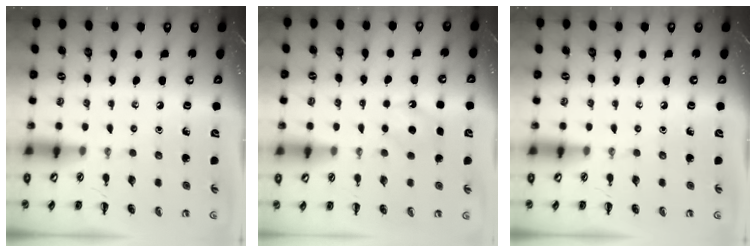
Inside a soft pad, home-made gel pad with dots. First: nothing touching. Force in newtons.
{"total": 7.5, "press": 7.3, "slide": 1.9}
{"total": 0.0}